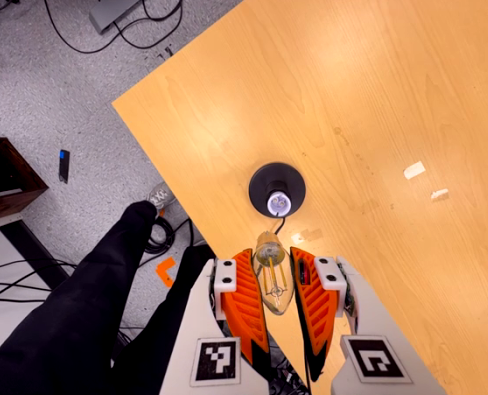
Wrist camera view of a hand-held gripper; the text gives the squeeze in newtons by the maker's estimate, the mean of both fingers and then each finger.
{"total": 21.0, "left": 25.0, "right": 17.0}